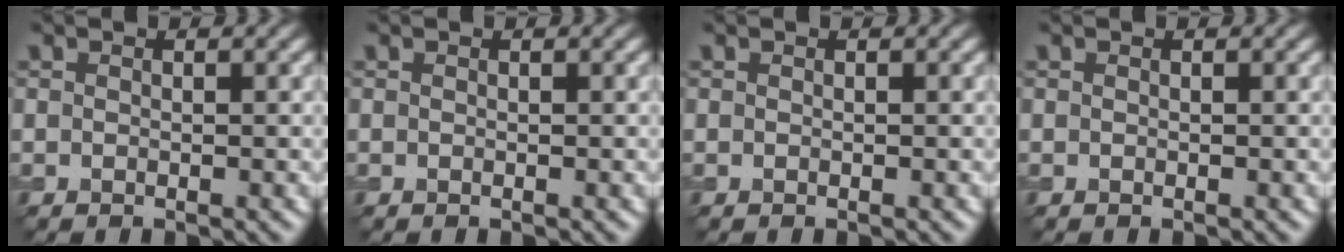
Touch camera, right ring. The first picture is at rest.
{"total": 0.0}
{"total": 0.0}
{"total": 0.0}